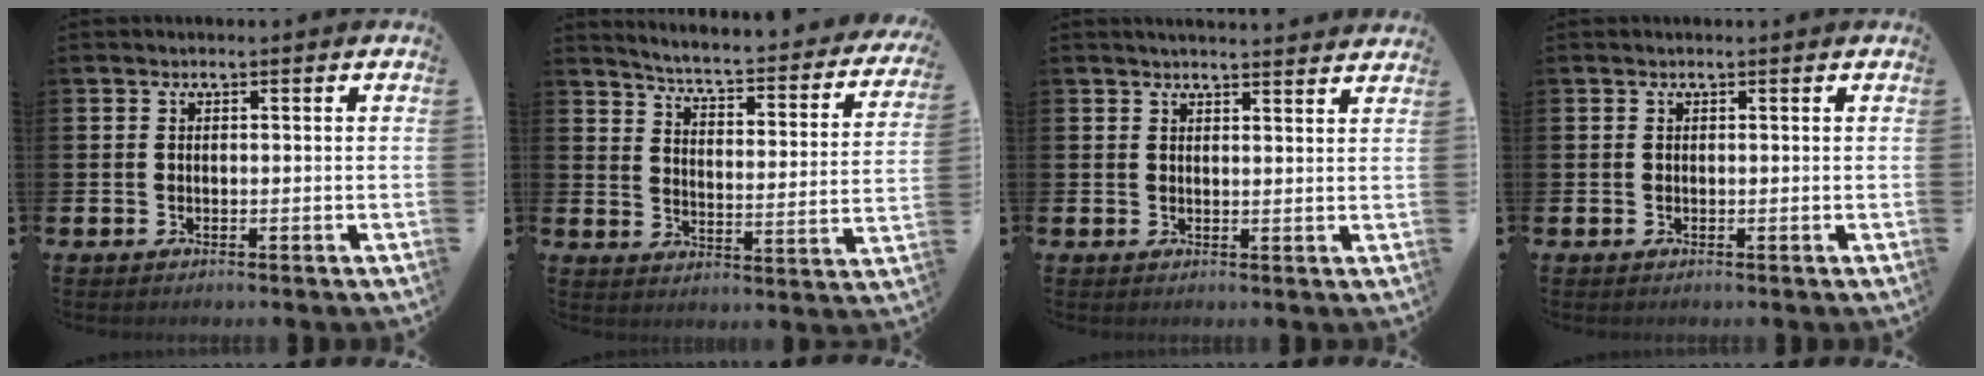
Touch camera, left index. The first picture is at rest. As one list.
[{"total": 4.2, "force": [3.9, 0.2, 1.3], "torque": [-0.048, -0.039, 0.056]}, {"total": 2.8, "force": [2.8, -0.2, -0.1], "torque": [0.000, -0.017, 0.049]}, {"total": 0.0}]